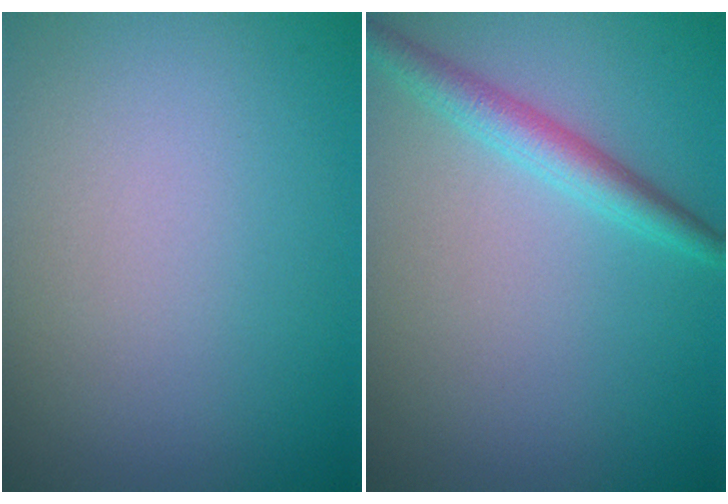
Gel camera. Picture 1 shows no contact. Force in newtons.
{"total": 2.7, "press": 2.7, "slide": 0.1}